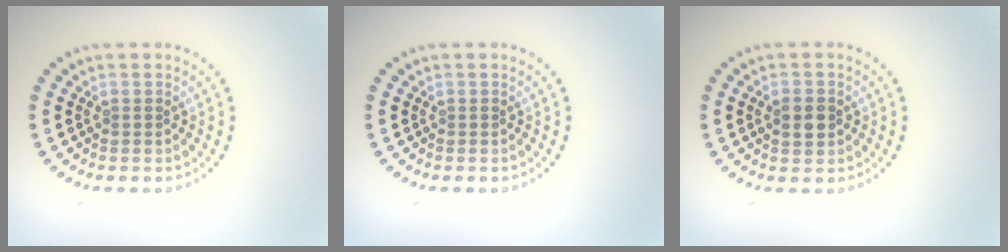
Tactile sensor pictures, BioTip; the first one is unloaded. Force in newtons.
{"total": 0.0}
{"total": 2.7, "press": 2.7, "slide": 0.0}